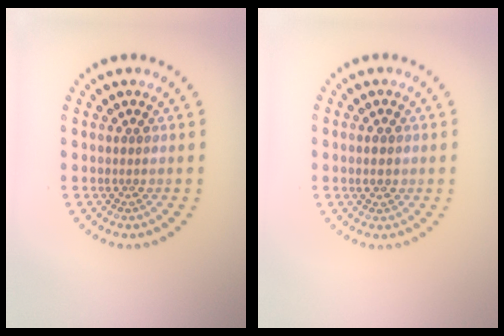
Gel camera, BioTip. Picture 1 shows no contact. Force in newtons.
{"total": 2.0, "press": 1.9, "slide": 0.3}